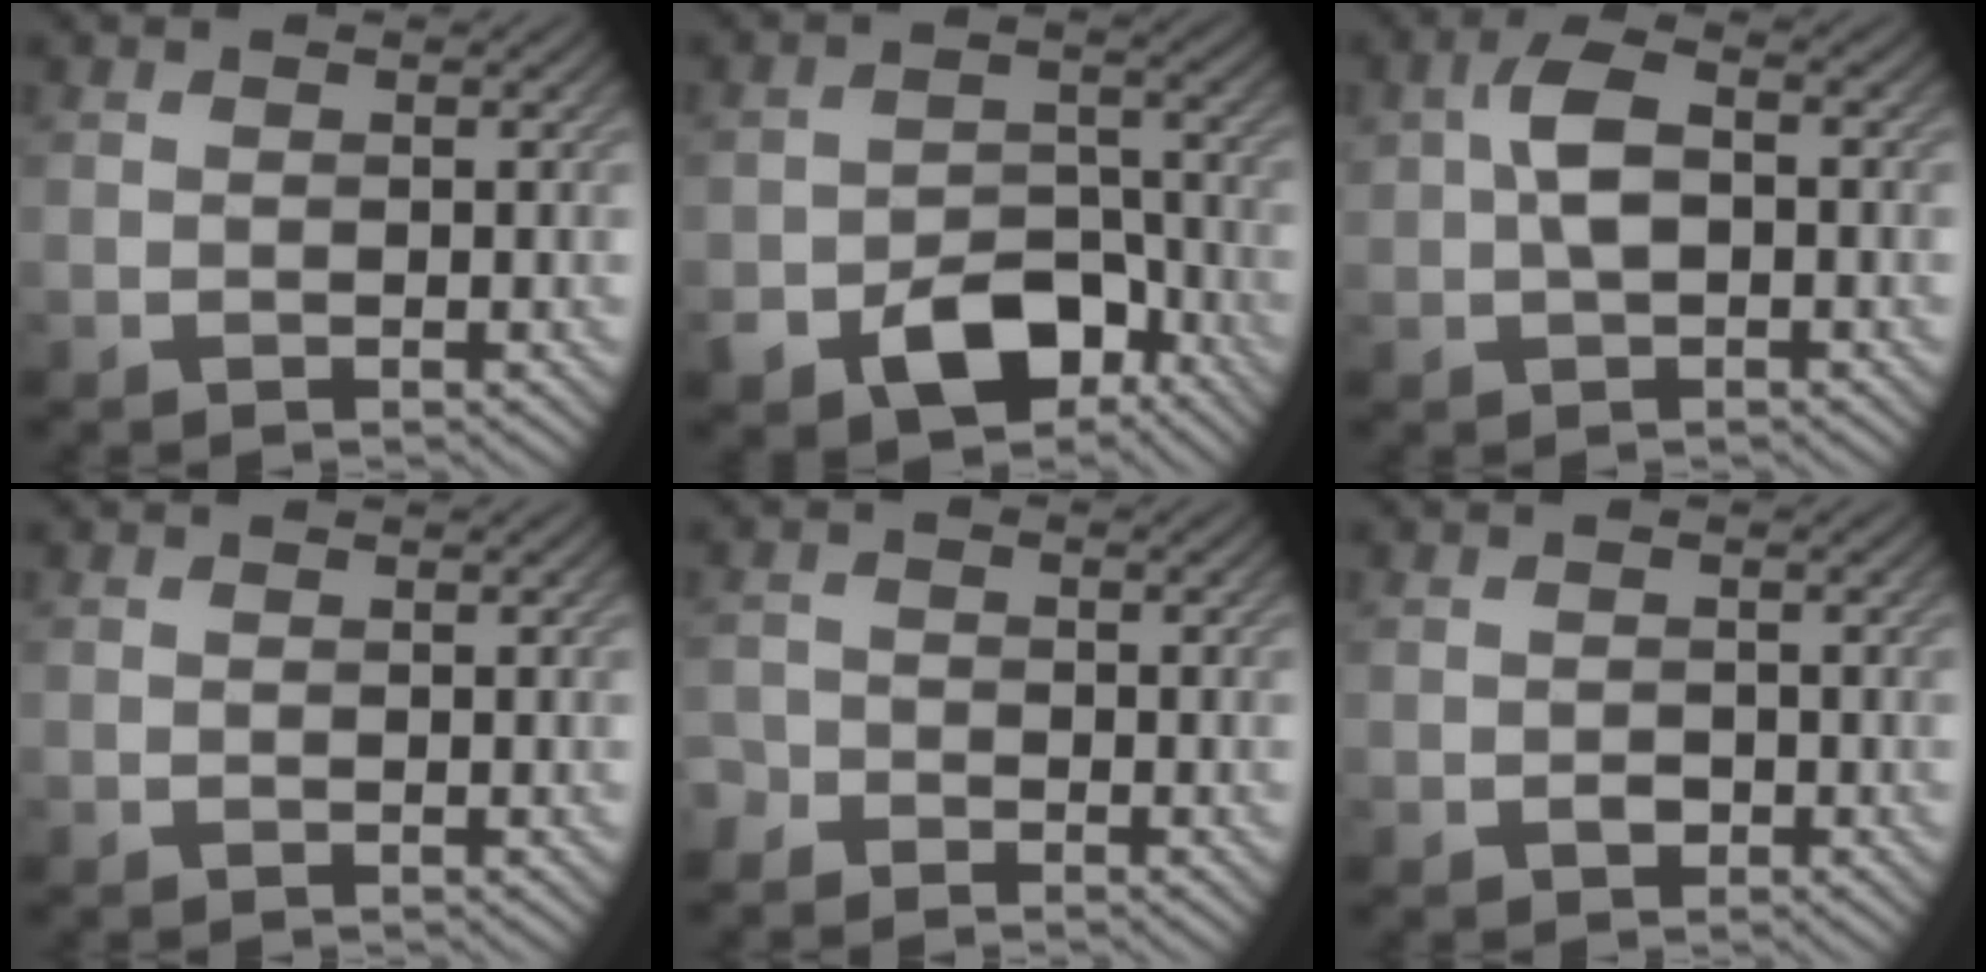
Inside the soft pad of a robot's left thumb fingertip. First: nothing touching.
{"total": 9.6, "force": [-5.7, 5.7, 5.2], "torque": [-0.089, -0.022, -0.099]}
{"total": 4.7, "force": [0.1, 2.5, 4.0], "torque": [-0.084, 0.010, -0.002]}
{"total": 0.0}
{"total": 2.1, "force": [-1.9, 1.0, 0.2], "torque": [-0.005, -0.003, -0.048]}
{"total": 1.1, "force": [-0.6, 0.8, 0.5], "torque": [-0.006, -0.006, -0.012]}